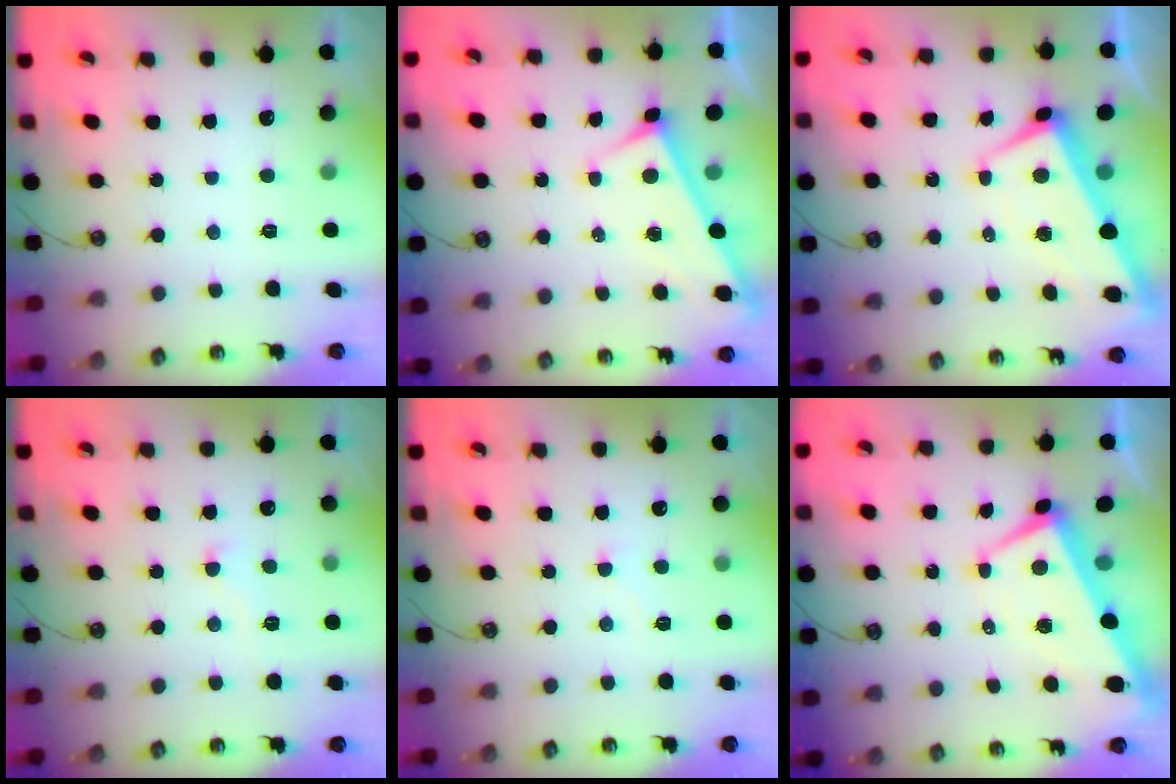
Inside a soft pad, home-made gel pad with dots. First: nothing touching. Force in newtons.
{"total": 3.2, "press": 3.2, "slide": 0.3}
{"total": 1.2, "press": 0.3, "slide": 1.1}
{"total": 1.9, "press": 1.8, "slide": 0.8}
{"total": 3.9, "press": 3.9, "slide": 0.4}
{"total": 1.4, "press": 1.1, "slide": 0.8}